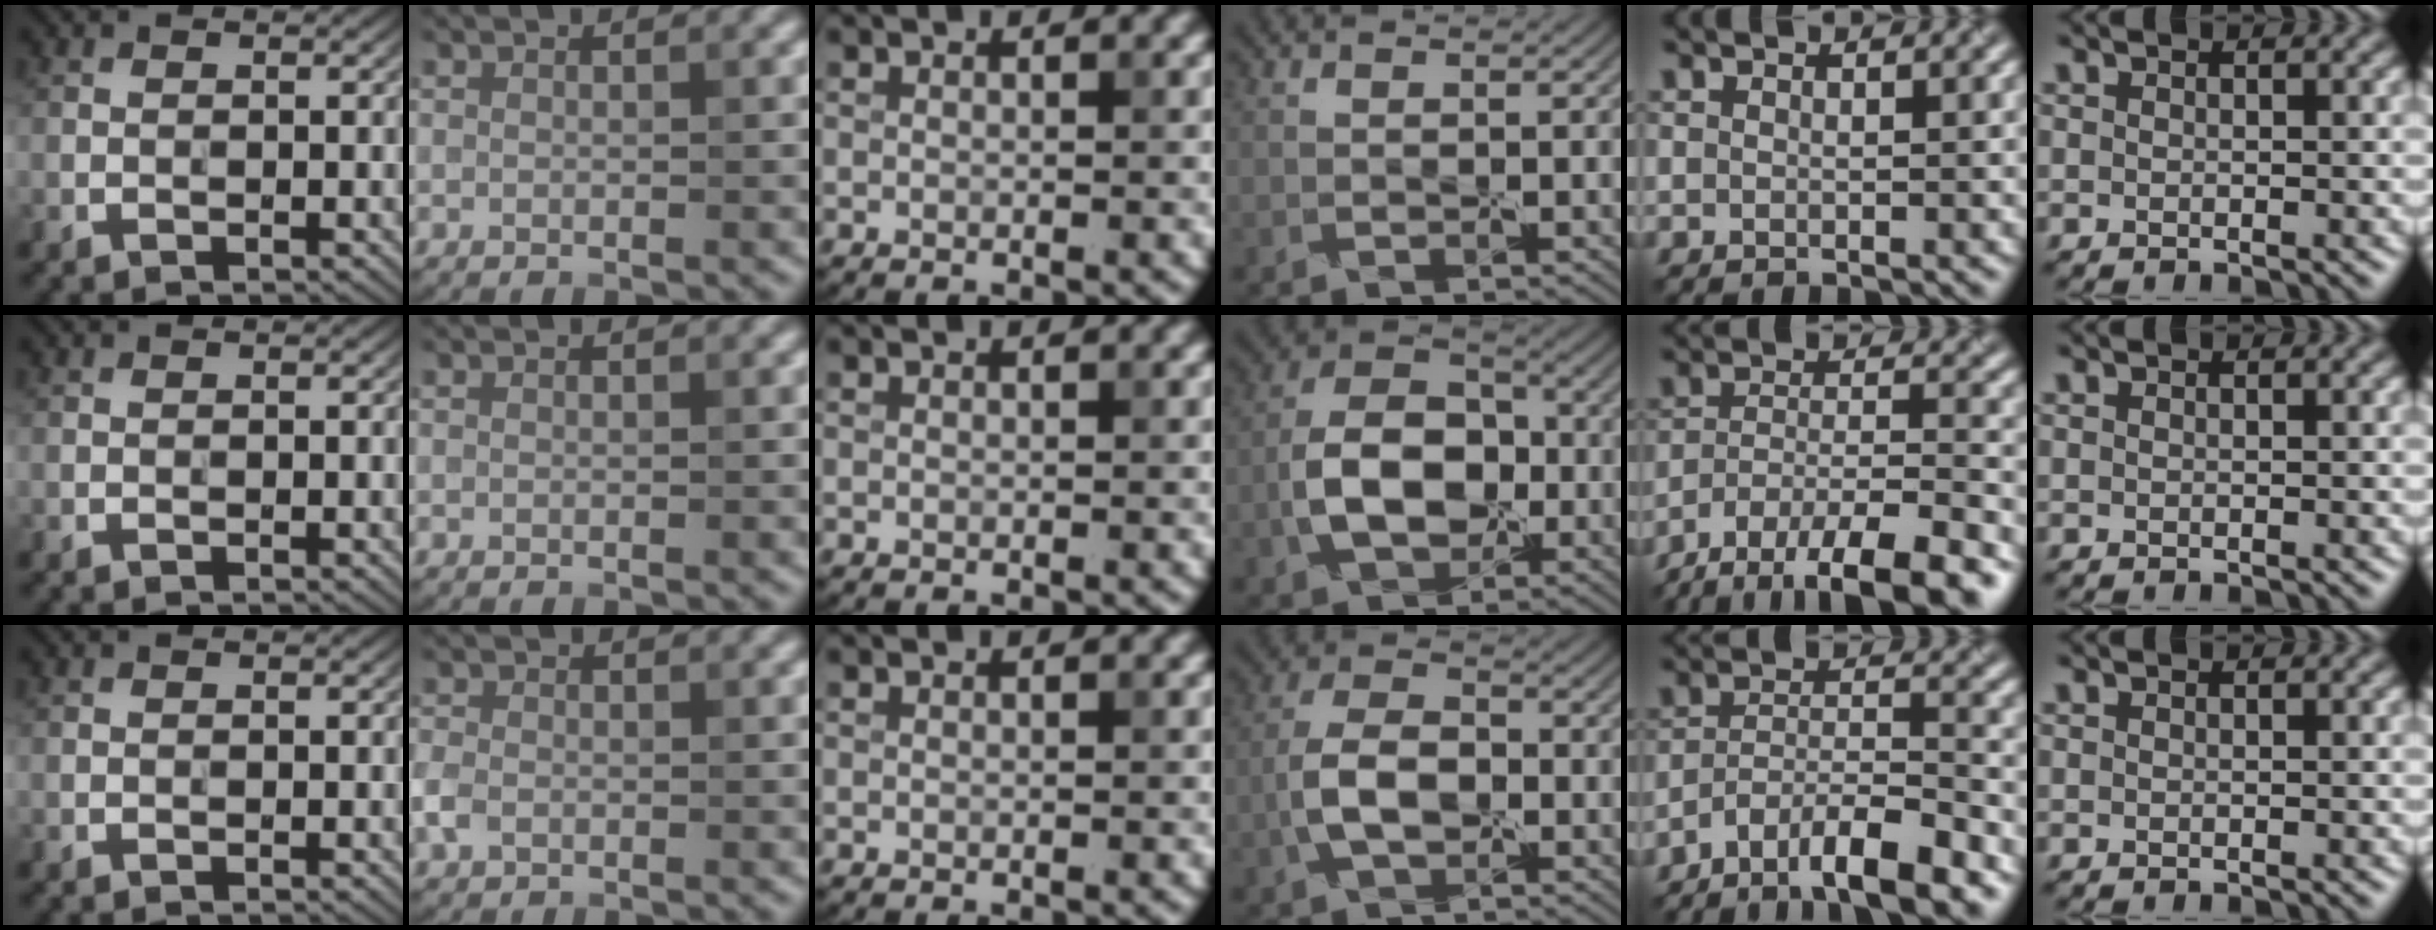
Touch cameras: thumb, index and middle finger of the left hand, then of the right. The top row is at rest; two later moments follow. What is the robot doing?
{"motion": "peel", "object": "shipping label"}